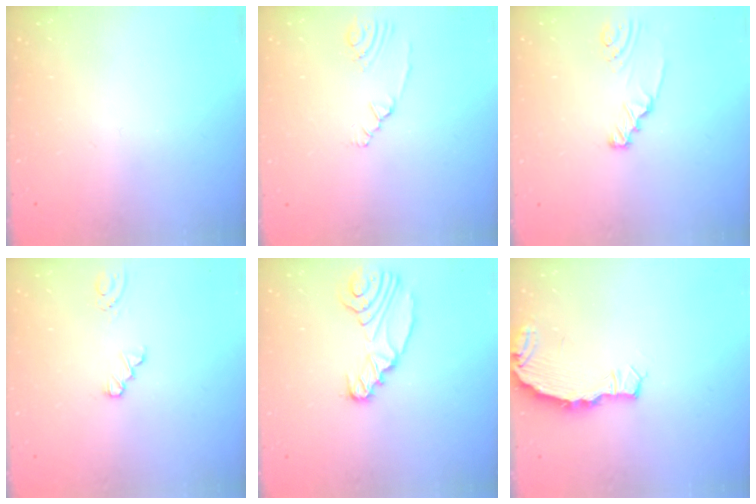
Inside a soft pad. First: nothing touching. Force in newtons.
{"total": 2.5, "press": 2.2, "slide": 1.1}
{"total": 2.1, "press": 2.1, "slide": 0.1}
{"total": 1.3, "press": 1.3, "slide": 0.2}
{"total": 11.1, "press": 9.9, "slide": 5.0}
{"total": 4.4, "press": 4.4, "slide": 0.3}